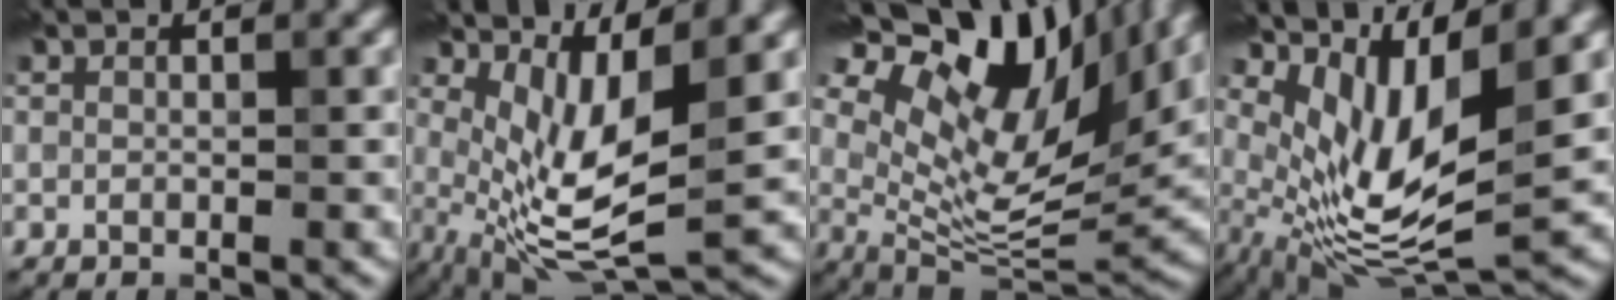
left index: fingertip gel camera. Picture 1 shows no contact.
{"total": 7.2, "force": [1.5, 2.5, 6.6], "torque": [-0.132, -0.016, 0.031]}
{"total": 15.6, "force": [6.7, 7.2, 12.1], "torque": [-0.234, 0.022, 0.124]}
{"total": 9.3, "force": [2.3, 3.9, 8.2], "torque": [-0.163, -0.019, 0.050]}